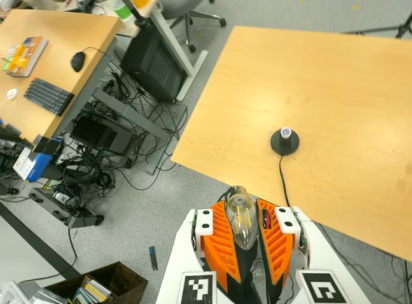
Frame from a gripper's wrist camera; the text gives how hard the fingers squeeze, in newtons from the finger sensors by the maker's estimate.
{"total": 19.4, "left": 24.5, "right": 14.3}